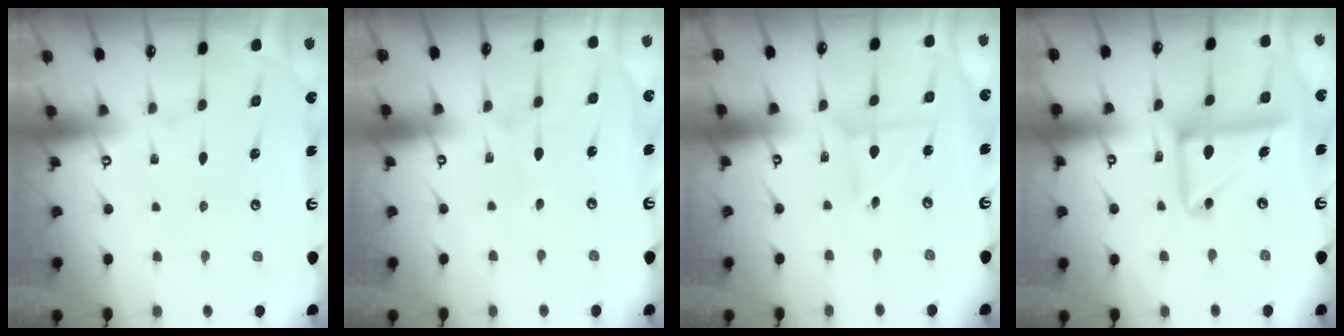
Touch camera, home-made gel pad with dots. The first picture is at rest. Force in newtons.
{"total": 3.8, "press": 3.8, "slide": 0.5}
{"total": 2.4, "press": 2.4, "slide": 0.3}
{"total": 14.6, "press": 14.5, "slide": 1.3}